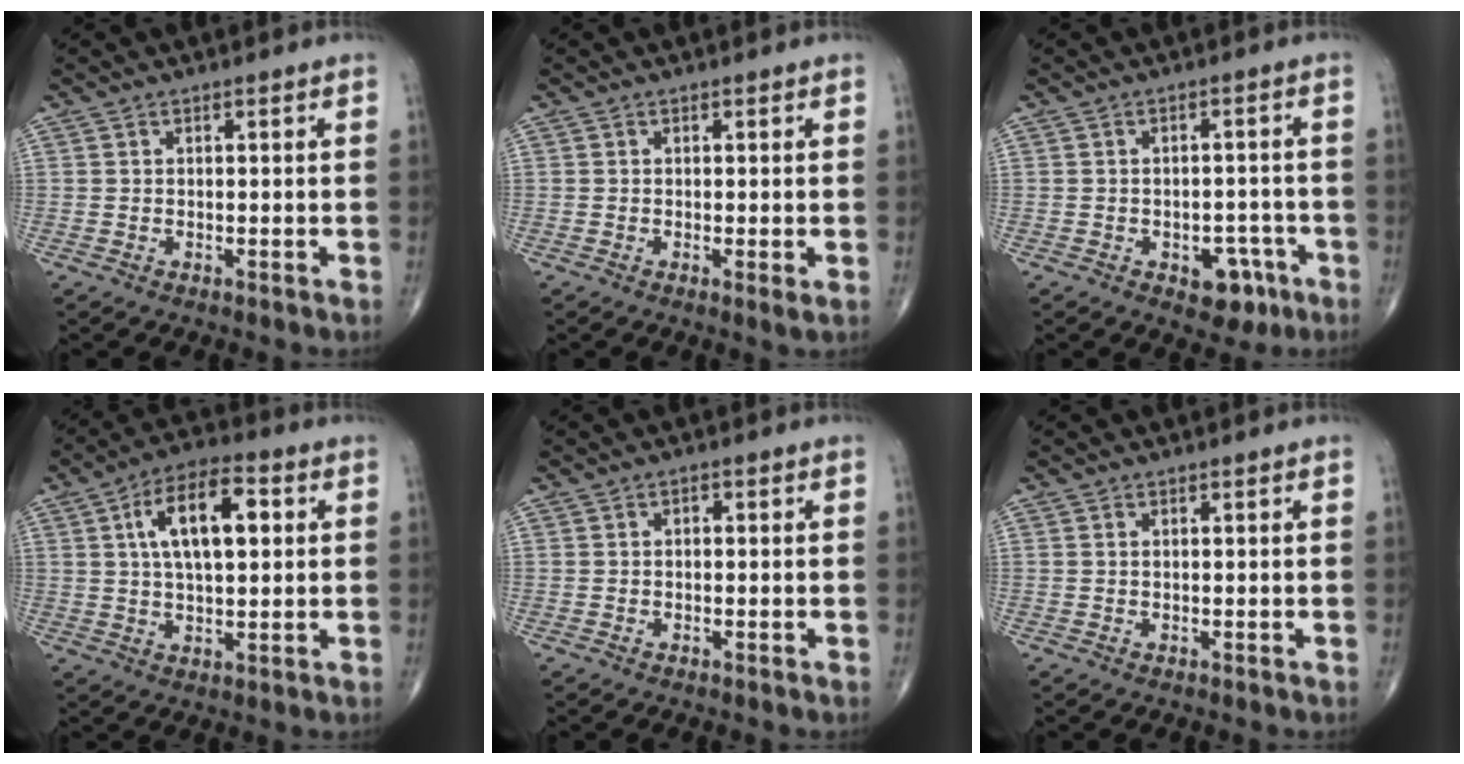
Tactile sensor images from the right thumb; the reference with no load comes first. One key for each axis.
{"total": 1.3, "fx": -0.1, "fy": 0.1, "fz": 1.3, "tx": -0.026, "ty": -0.006, "tz": -0.004}
{"total": 6.4, "fx": -3.1, "fy": 4.0, "fz": 4.0, "tx": -0.021, "ty": 0.023, "tz": -0.034}
{"total": 12.9, "fx": 3.1, "fy": 5.9, "fz": 11.1, "tx": -0.181, "ty": 0.011, "tz": 0.048}
{"total": 0.8, "fx": 0.0, "fy": 0.5, "fz": 0.6, "tx": -0.007, "ty": 0.002, "tz": -0.003}
{"total": 0.0}